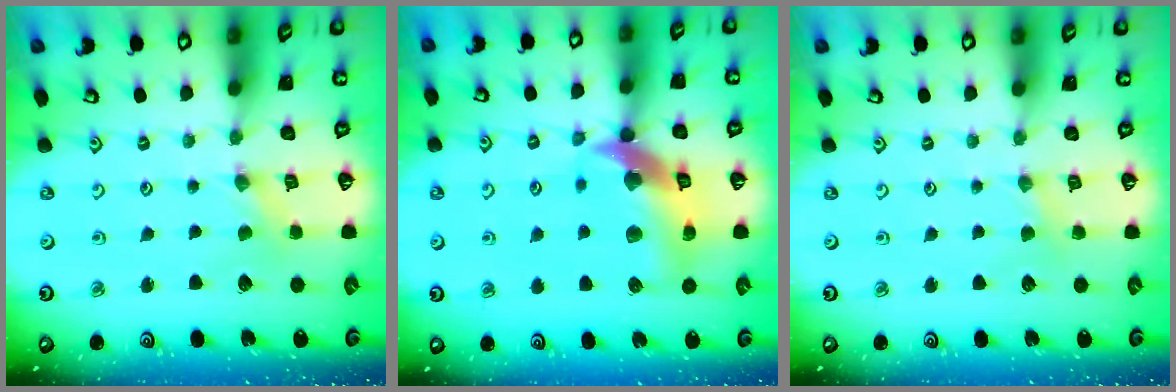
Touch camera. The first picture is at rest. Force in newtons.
{"total": 16.6, "press": 16.5, "slide": 2.2}
{"total": 2.1, "press": 2.1, "slide": 0.4}